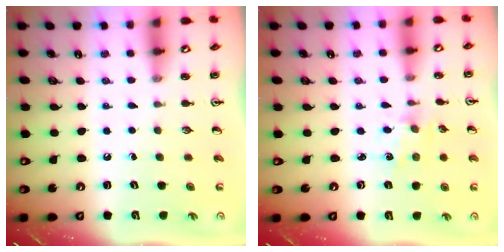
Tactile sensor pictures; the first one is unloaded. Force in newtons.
{"total": 1.7, "press": 1.7, "slide": 0.3}